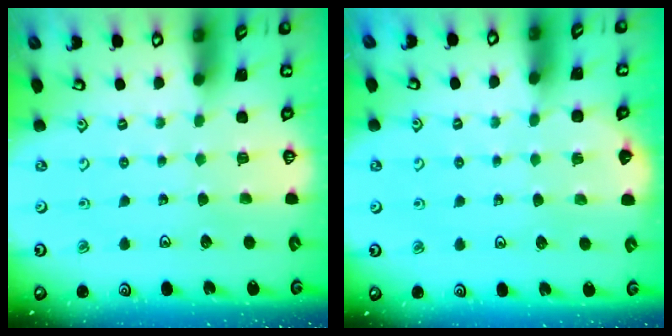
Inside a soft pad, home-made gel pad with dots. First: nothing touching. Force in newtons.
{"total": 2.1, "press": 2.1, "slide": 0.2}